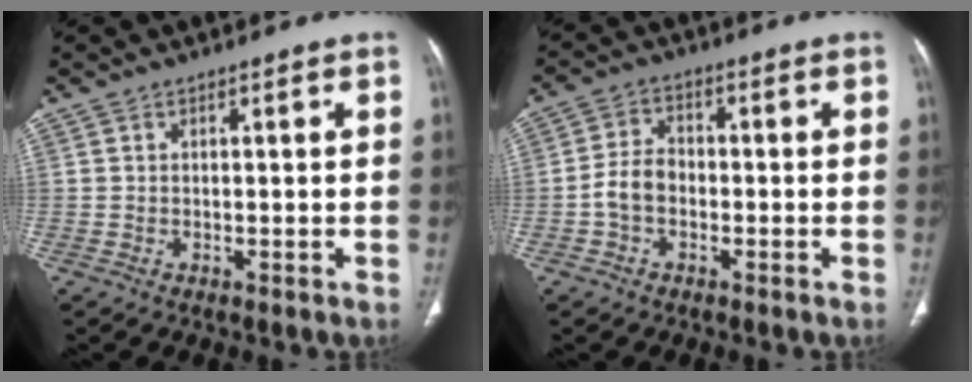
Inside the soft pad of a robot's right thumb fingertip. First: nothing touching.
{"total": 5.1, "force": [-1.5, 3.6, 3.3], "torque": [-0.057, 0.020, -0.034]}